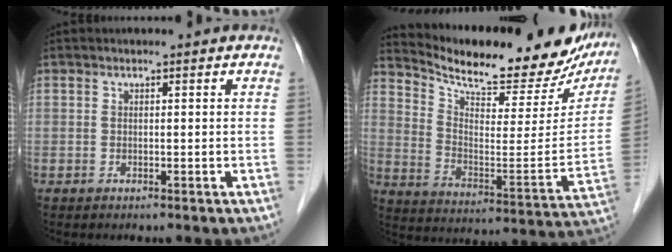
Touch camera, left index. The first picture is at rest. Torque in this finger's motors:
{"motor_torque": [0.23, -0.24, 0.17, 0.06]}